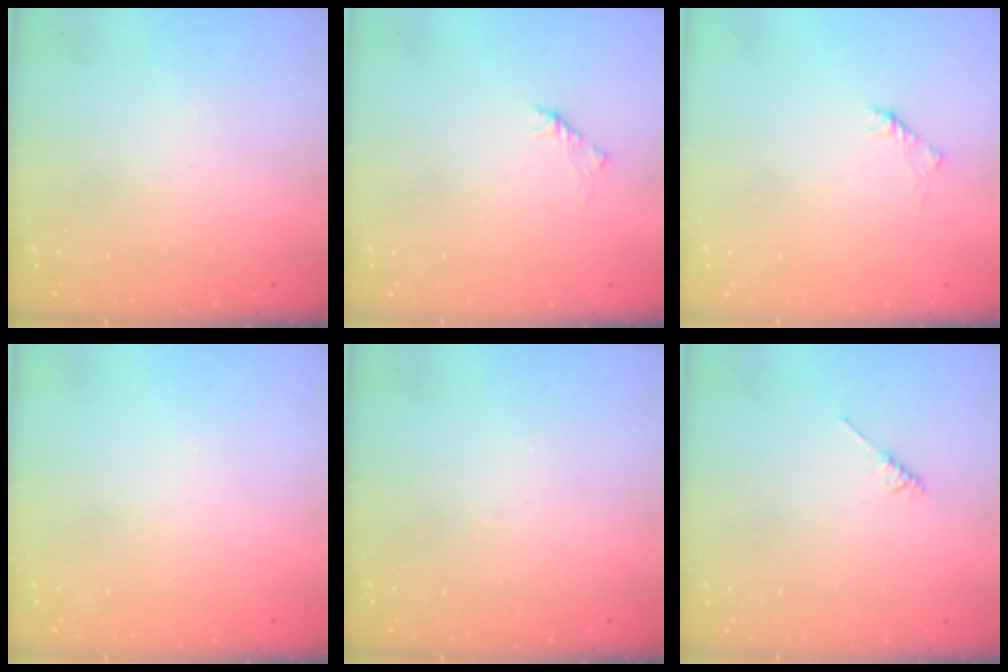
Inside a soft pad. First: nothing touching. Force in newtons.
{"total": 1.6, "press": 1.4, "slide": 0.6}
{"total": 1.6, "press": 1.4, "slide": 0.6}
{"total": 0.0}
{"total": 0.0}
{"total": 3.3, "press": 3.2, "slide": 0.6}